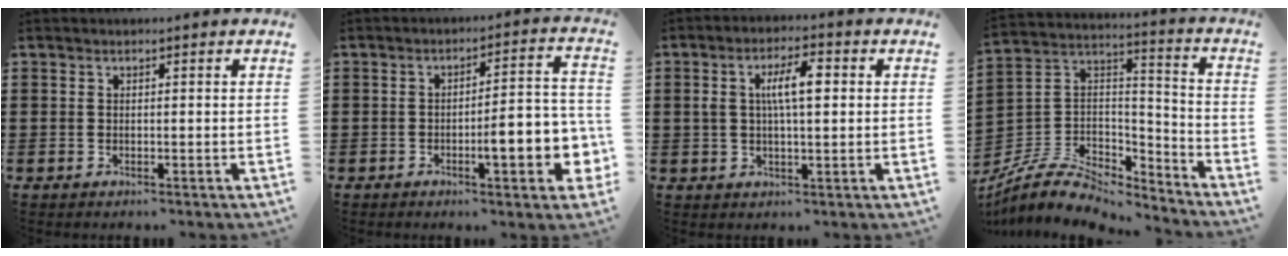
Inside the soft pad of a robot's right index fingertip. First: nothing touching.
{"total": 8.1, "force": [-2.7, 2.2, 7.4], "torque": [-0.101, -0.006, -0.045]}
{"total": 6.4, "force": [1.0, 2.2, 5.9], "torque": [-0.124, 0.011, 0.011]}
{"total": 8.1, "force": [-6.4, 3.9, 3.1], "torque": [-0.074, 0.010, -0.123]}